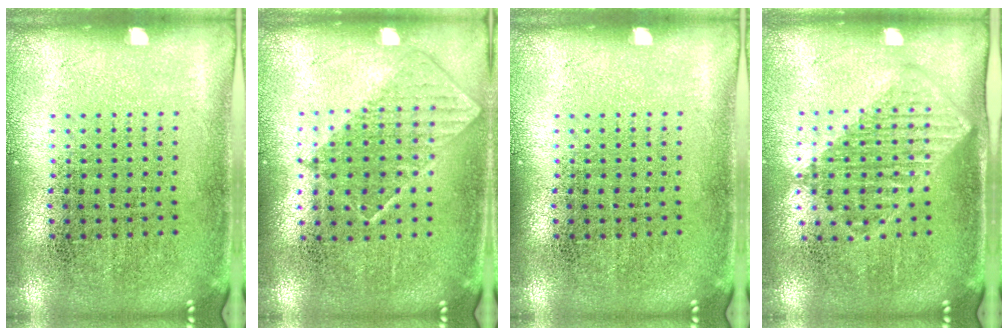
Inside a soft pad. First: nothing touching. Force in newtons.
{"total": 0.8, "press": 0.8, "slide": 0.3}
{"total": 0.0}
{"total": 1.2, "press": 1.1, "slide": 0.5}